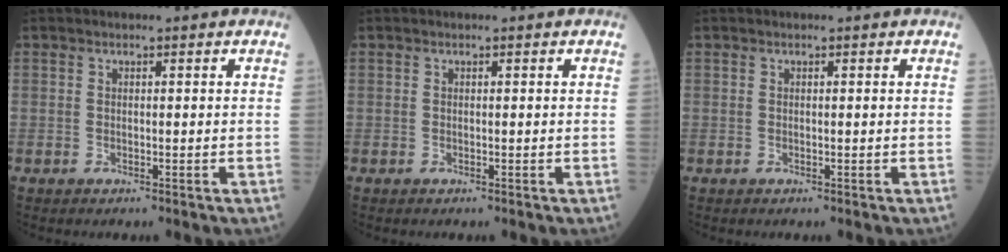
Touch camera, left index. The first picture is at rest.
{"total": 0.0}
{"total": 0.0}